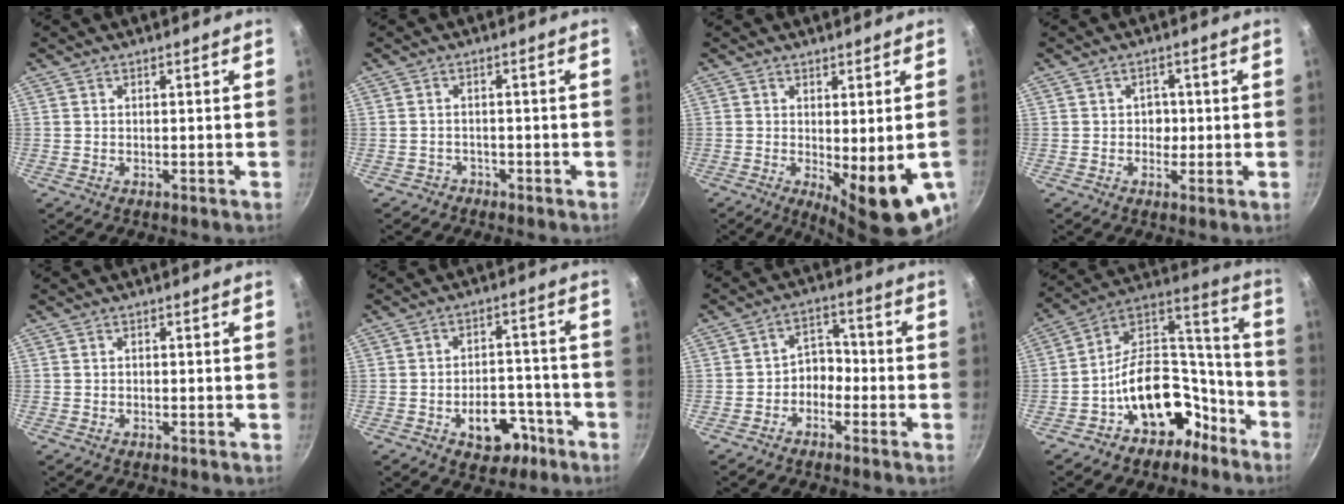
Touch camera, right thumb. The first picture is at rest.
{"total": 1.7, "force": [-1.3, 1.1, -0.1], "torque": [0.007, 0.026, -0.020]}
{"total": 12.0, "force": [-2.6, 3.7, 11.1], "torque": [-0.129, -0.015, -0.021]}
{"total": 2.8, "force": [-0.1, 2.5, 1.4], "torque": [0.001, 0.001, -0.004]}
{"total": 0.0}
{"total": 9.7, "force": [-4.6, 6.2, 5.7], "torque": [-0.041, 0.040, -0.056]}
{"total": 4.8, "force": [-2.2, 3.5, 2.4], "torque": [-0.005, 0.037, -0.045]}
{"total": 18.3, "force": [-9.2, 12.4, 9.8], "torque": [-0.096, 0.114, -0.139]}